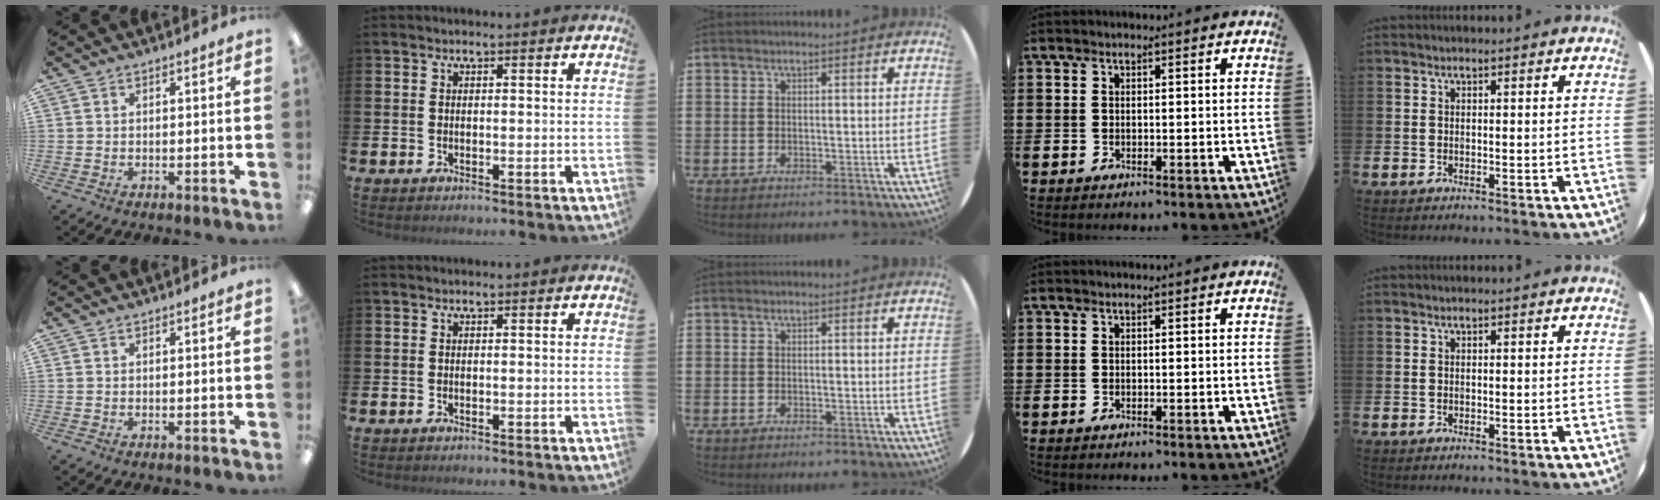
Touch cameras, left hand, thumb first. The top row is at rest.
{}